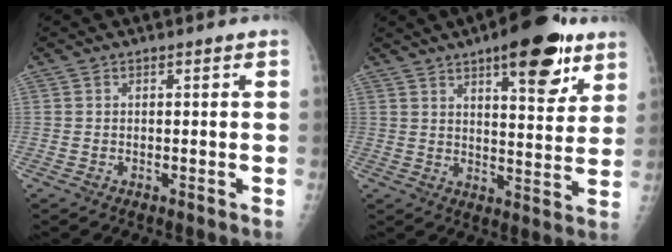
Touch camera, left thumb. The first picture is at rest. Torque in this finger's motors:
{"motor_torque": [3.35, 1.44, 1.49, -1.16, 0.38]}